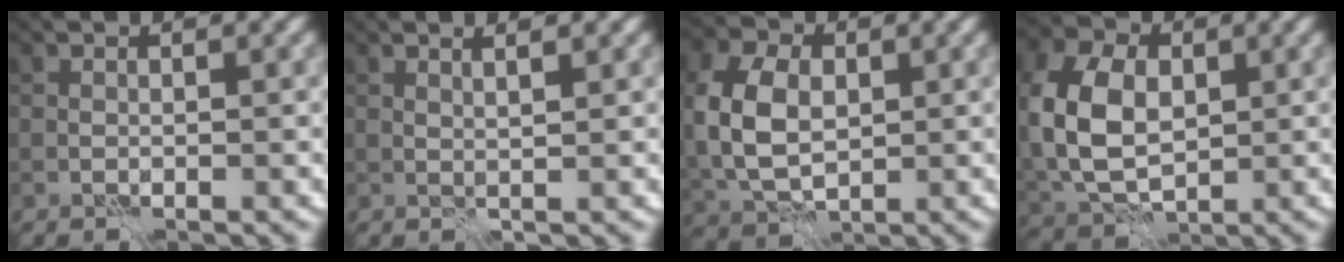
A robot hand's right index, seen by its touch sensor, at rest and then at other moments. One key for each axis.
{"total": 1.9, "fx": 1.2, "fy": 0.5, "fz": 1.4, "tx": -0.014, "ty": 0.000, "tz": 0.005}
{"total": 7.8, "fx": 0.5, "fy": 5.4, "fz": 5.6, "tx": -0.142, "ty": 0.008, "tz": 0.003}
{"total": 9.3, "fx": 0.7, "fy": 6.4, "fz": 6.6, "tx": -0.158, "ty": 0.011, "tz": 0.003}